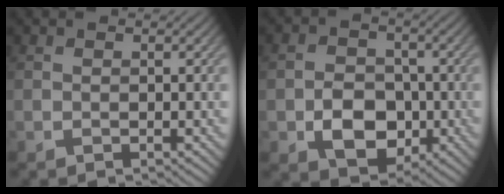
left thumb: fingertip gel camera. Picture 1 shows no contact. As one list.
[{"total": 6.7, "force": [-2.0, 5.0, 4.0], "torque": [-0.072, -0.006, -0.040]}]